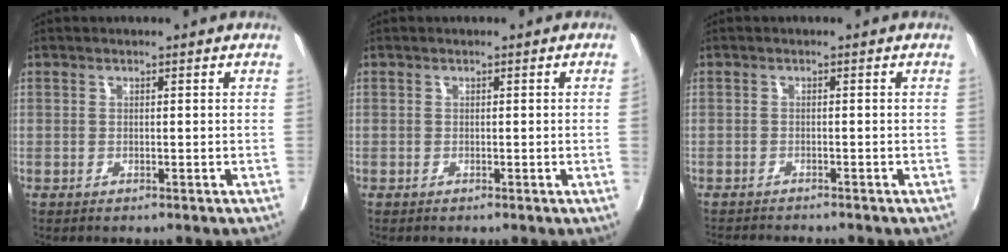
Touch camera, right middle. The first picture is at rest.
{"total": 1.0, "force": [0.1, -0.6, 0.8], "torque": [-0.006, -0.007, 0.003]}
{"total": 3.6, "force": [-3.5, 0.2, 1.0], "torque": [-0.032, -0.016, -0.060]}